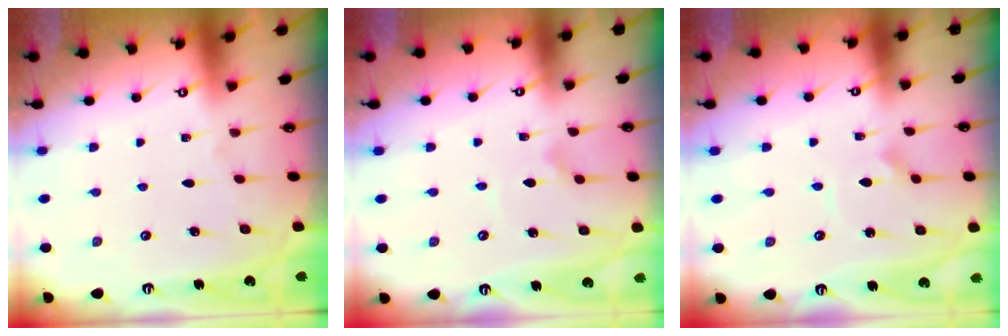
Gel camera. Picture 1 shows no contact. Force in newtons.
{"total": 1.3, "press": 1.3, "slide": 0.2}
{"total": 2.7, "press": 2.7, "slide": 0.1}